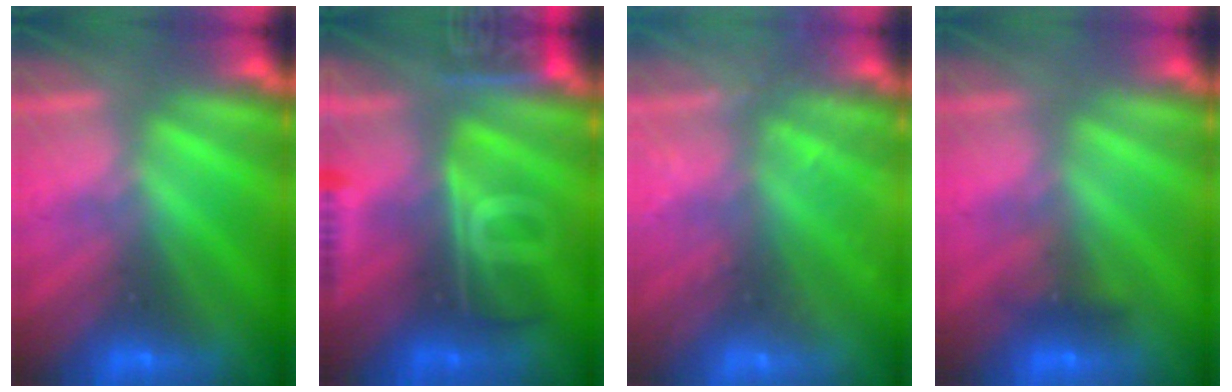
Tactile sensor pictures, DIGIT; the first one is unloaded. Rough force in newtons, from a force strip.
{"total": 7.5}
{"total": 2.6}
{"total": 2.4}